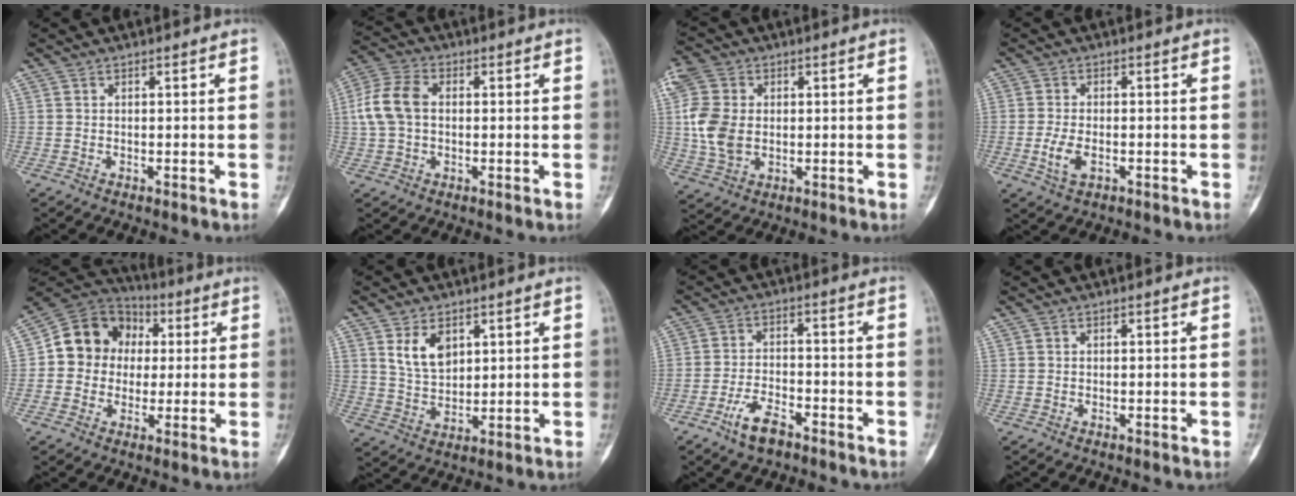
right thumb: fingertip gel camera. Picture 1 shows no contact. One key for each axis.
{"total": 8.7, "fx": 0.6, "fy": 6.0, "fz": 6.2, "tx": -0.135, "ty": 0.022, "tz": 0.008}
{"total": 10.0, "fx": 0.9, "fy": 7.3, "fz": 6.8, "tx": -0.149, "ty": 0.000, "tz": 0.019}
{"total": 4.4, "fx": -1.3, "fy": 2.4, "fz": 3.4, "tx": -0.072, "ty": 0.001, "tz": -0.022}
{"total": 13.1, "fx": 1.3, "fy": 11.6, "fz": 5.9, "tx": -0.063, "ty": 0.026, "tz": 0.012}
{"total": 7.3, "fx": 3.4, "fy": 4.6, "fz": 4.5, "tx": -0.064, "ty": -0.020, "tz": 0.074}
{"total": 6.4, "fx": -4.2, "fy": 2.8, "fz": 4.0, "tx": -0.073, "ty": 0.024, "tz": -0.075}
{"total": 0.0}